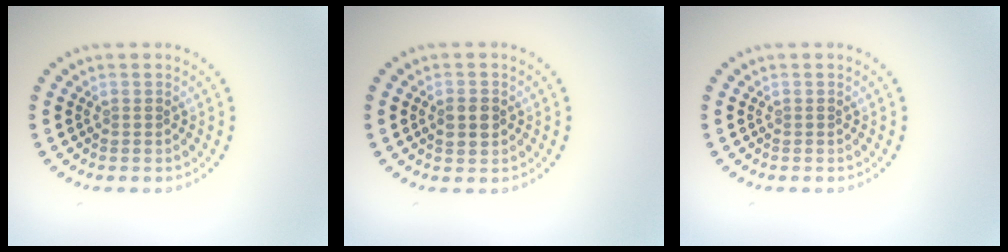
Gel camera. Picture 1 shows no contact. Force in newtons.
{"total": 2.4, "press": 2.4, "slide": 0.0}
{"total": 0.0}